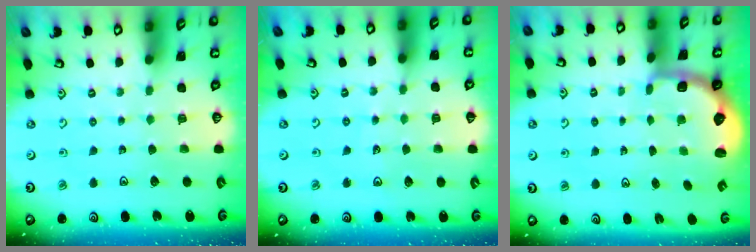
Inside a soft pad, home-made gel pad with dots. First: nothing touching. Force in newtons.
{"total": 3.5, "press": 3.2, "slide": 1.4}
{"total": 2.6, "press": 1.9, "slide": 1.7}